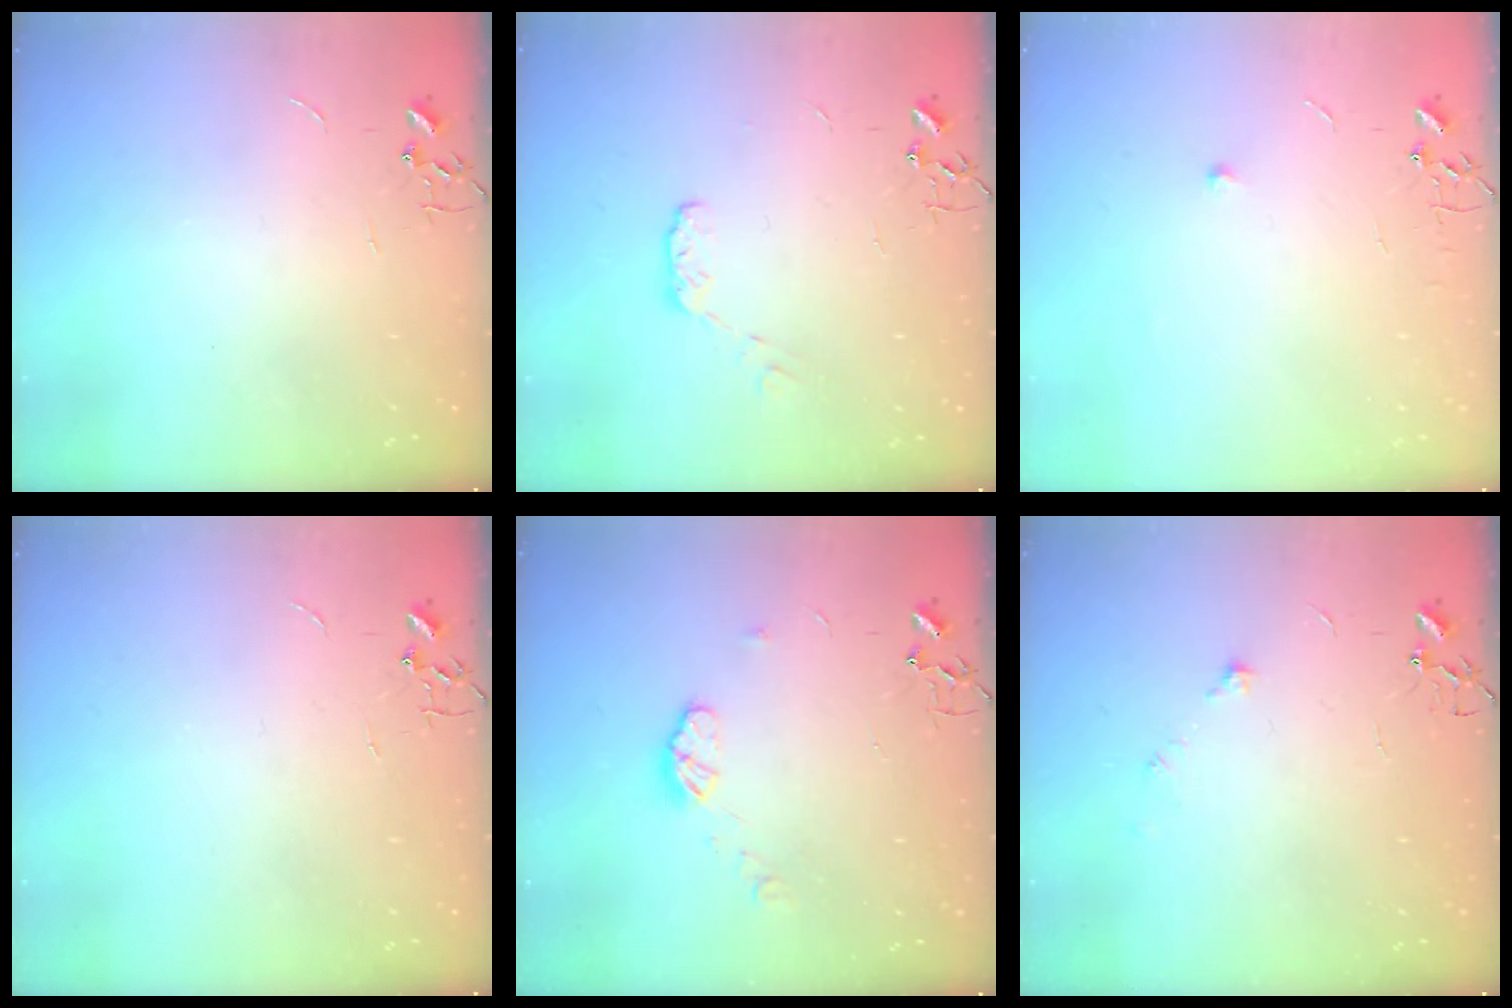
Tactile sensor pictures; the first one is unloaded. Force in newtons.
{"total": 5.6, "press": 5.5, "slide": 0.8}
{"total": 4.7, "press": 4.7, "slide": 0.6}
{"total": 0.0}
{"total": 6.9, "press": 6.9, "slide": 0.5}
{"total": 6.6, "press": 6.4, "slide": 1.9}